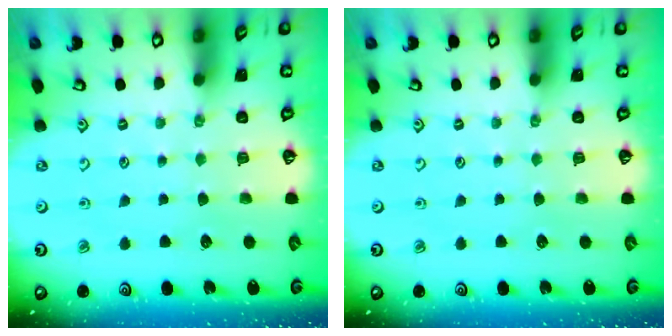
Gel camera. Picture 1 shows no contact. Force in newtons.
{"total": 0.0}